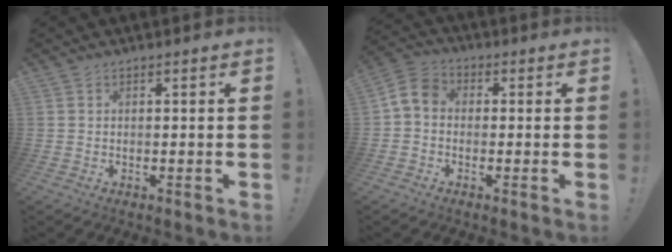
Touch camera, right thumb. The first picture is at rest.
{"total": 6.4, "force": [-0.7, 4.9, 4.1], "torque": [-0.095, 0.016, -0.008]}